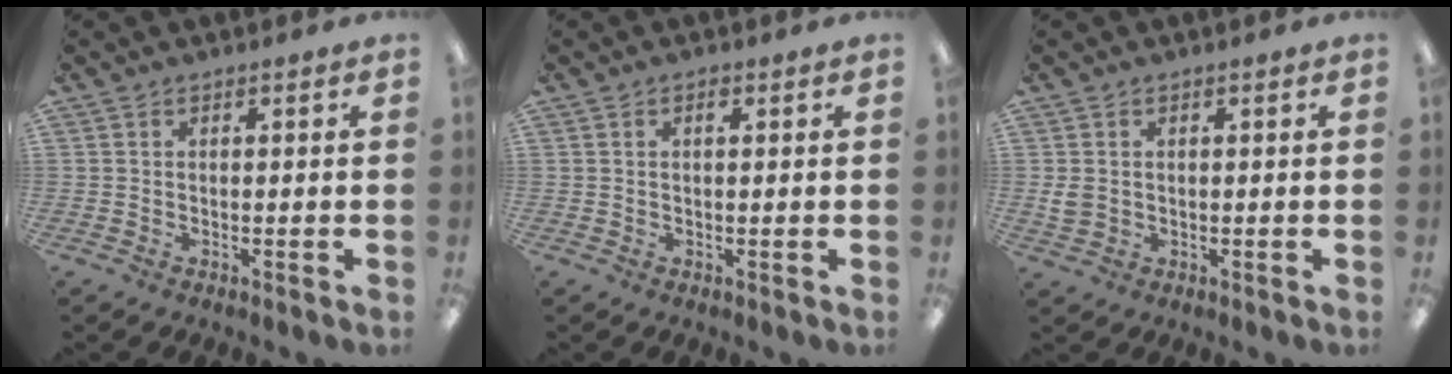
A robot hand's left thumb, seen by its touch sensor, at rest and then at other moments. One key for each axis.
{"total": 1.2, "fx": 0.5, "fy": 0.6, "fz": 0.9, "tx": -0.021, "ty": 0.005, "tz": 0.007}
{"total": 3.1, "fx": 0.3, "fy": 2.6, "fz": 1.6, "tx": -0.023, "ty": 0.003, "tz": 0.005}